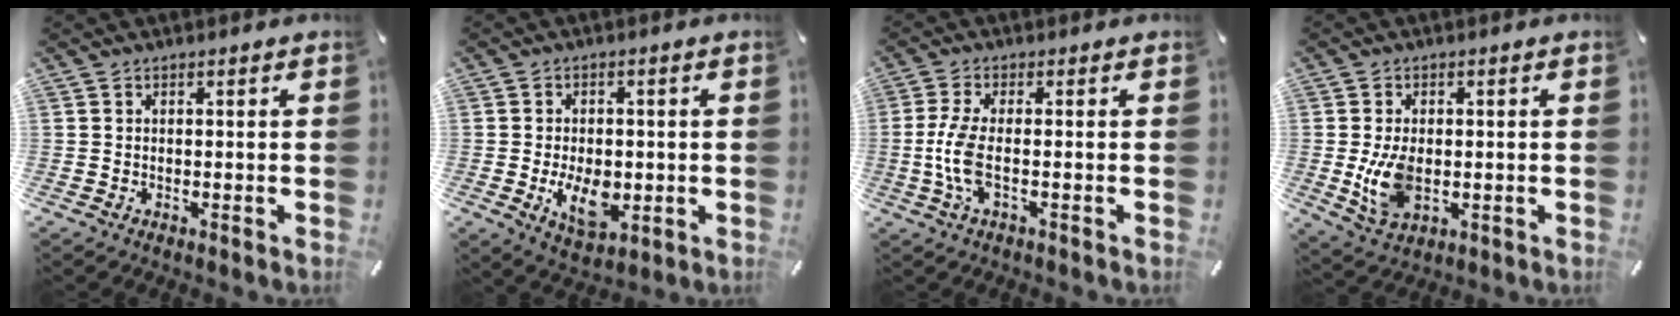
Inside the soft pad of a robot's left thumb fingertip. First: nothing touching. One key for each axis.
{"total": 8.8, "fx": -1.7, "fy": 5.6, "fz": 6.5, "tx": -0.112, "ty": -0.005, "tz": -0.030}
{"total": 7.0, "fx": -1.1, "fy": 1.8, "fz": 6.7, "tx": -0.156, "ty": -0.019, "tz": -0.025}
{"total": 8.2, "fx": -0.7, "fy": 5.2, "fz": 6.3, "tx": -0.130, "ty": -0.009, "tz": -0.014}